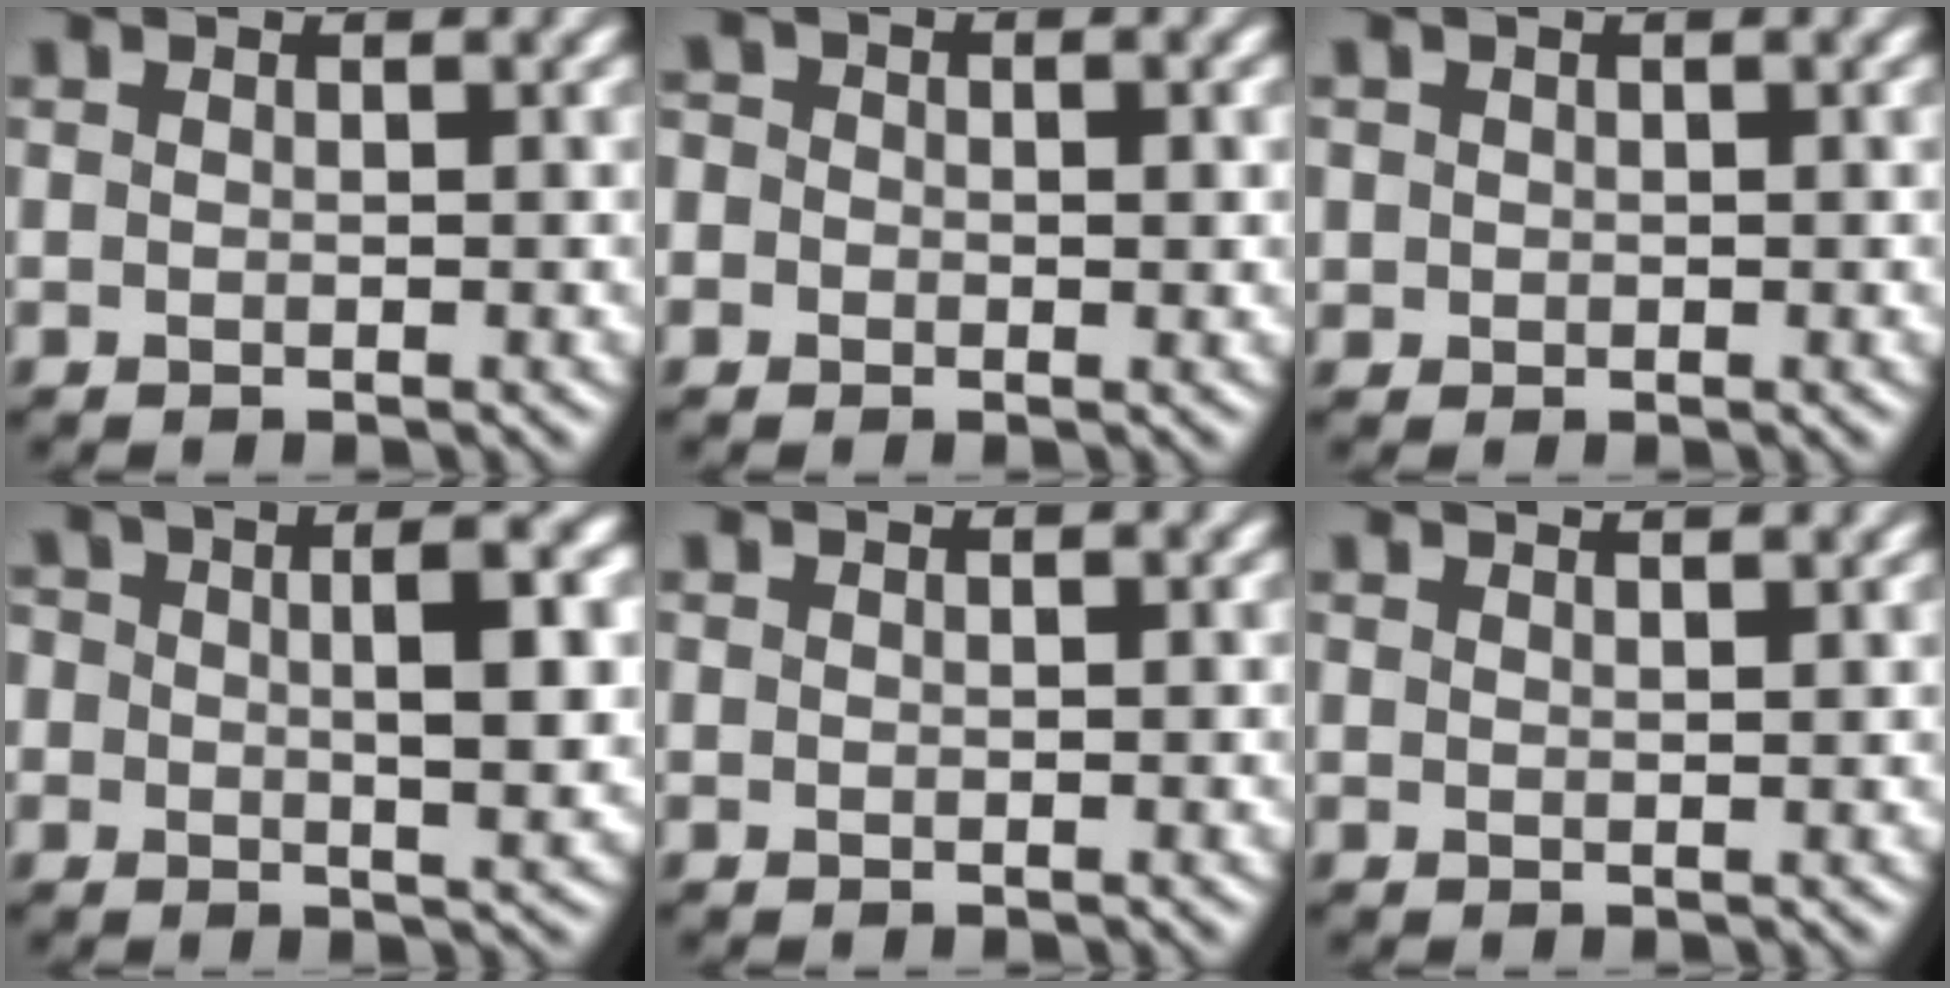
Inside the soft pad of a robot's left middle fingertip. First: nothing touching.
{"total": 2.9, "force": [0.3, 2.4, 1.6], "torque": [0.000, 0.006, -0.024]}
{"total": 0.7, "force": [0.2, 0.6, 0.2], "torque": [0.001, -0.001, 0.004]}
{"total": 5.7, "force": [0.3, 2.7, 5.0], "torque": [-0.072, -0.002, 0.002]}
{"total": 0.0}
{"total": 3.6, "force": [2.8, 1.4, 1.8], "torque": [-0.002, 0.023, 0.002]}